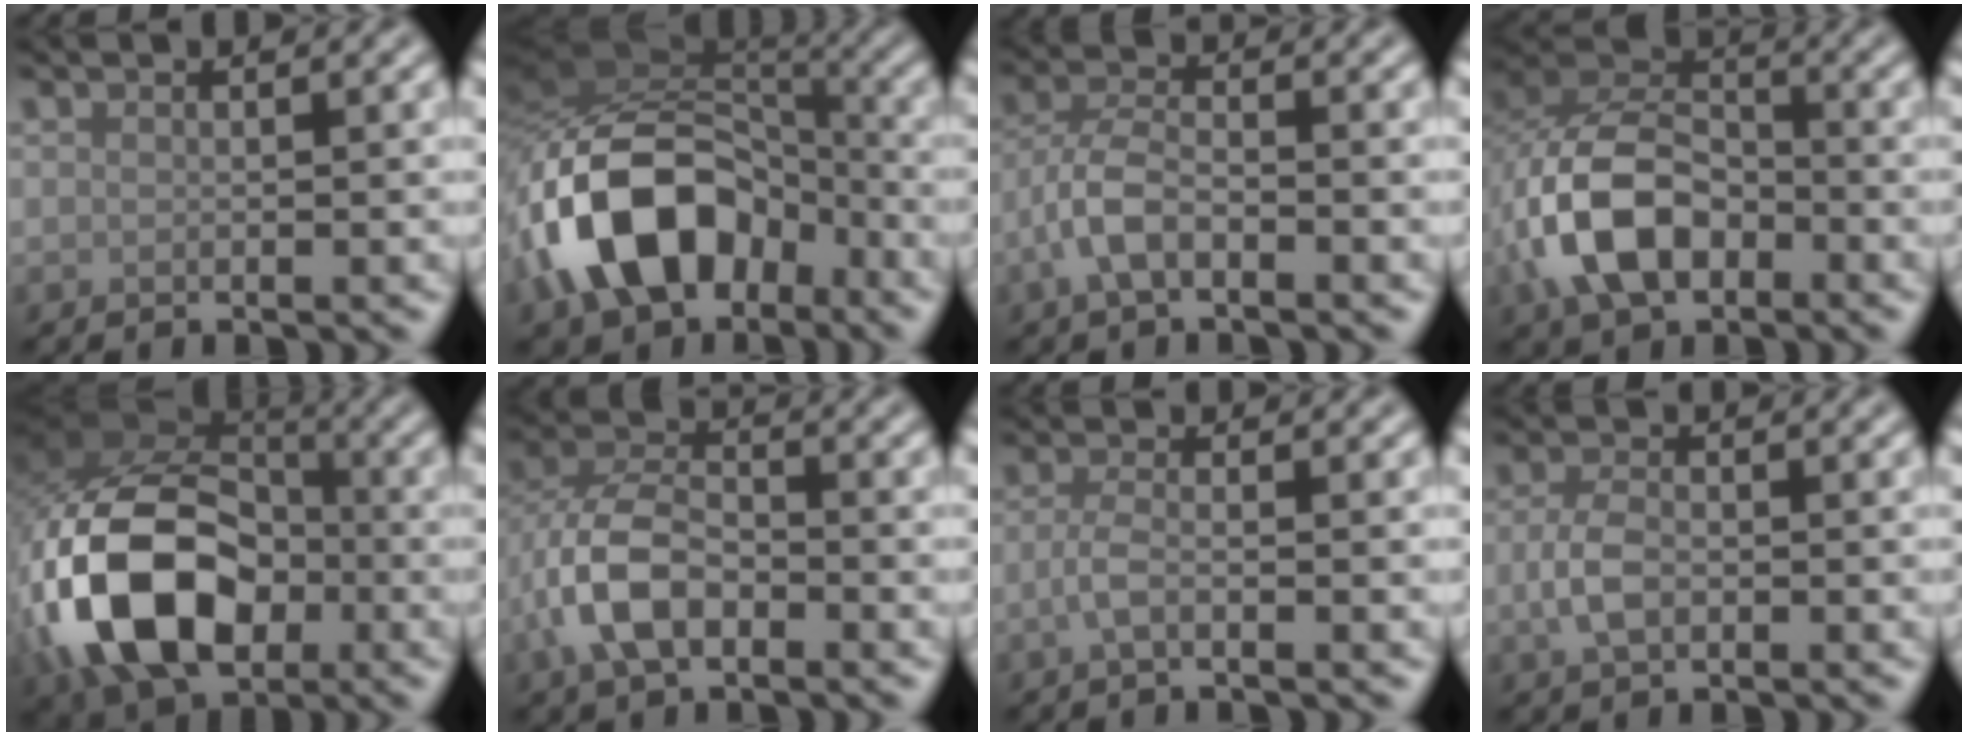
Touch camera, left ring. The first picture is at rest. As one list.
[{"total": 12.0, "force": [-5.5, 7.6, 7.6], "torque": [-0.135, 0.007, -0.112]}, {"total": 3.7, "force": [-1.7, 1.6, 2.8], "torque": [-0.059, 0.007, -0.045]}, {"total": 8.1, "force": [-2.7, 5.2, 5.6], "torque": [-0.118, 0.006, -0.058]}, {"total": 14.8, "force": [-4.1, 9.6, 10.5], "torque": [-0.228, -0.006, -0.089]}, {"total": 6.0, "force": [-2.1, 3.5, 4.3], "torque": [-0.088, 0.006, -0.050]}, {"total": 1.8, "force": [-0.6, 0.6, 1.6], "torque": [-0.035, -0.001, -0.016]}, {"total": 2.7, "force": [-0.6, 1.7, 2.0], "torque": [-0.045, 0.000, -0.014]}]